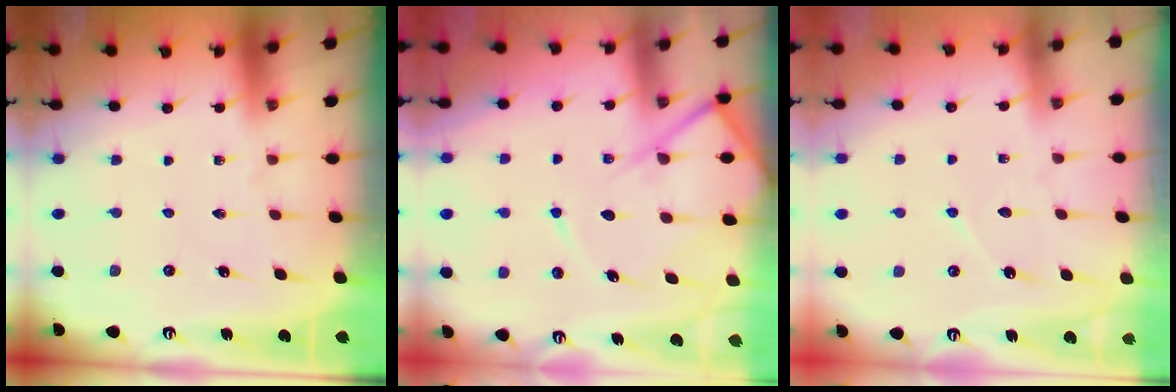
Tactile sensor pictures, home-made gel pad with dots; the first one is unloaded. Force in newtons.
{"total": 12.8, "press": 12.7, "slide": 1.0}
{"total": 3.1, "press": 3.1, "slide": 0.3}